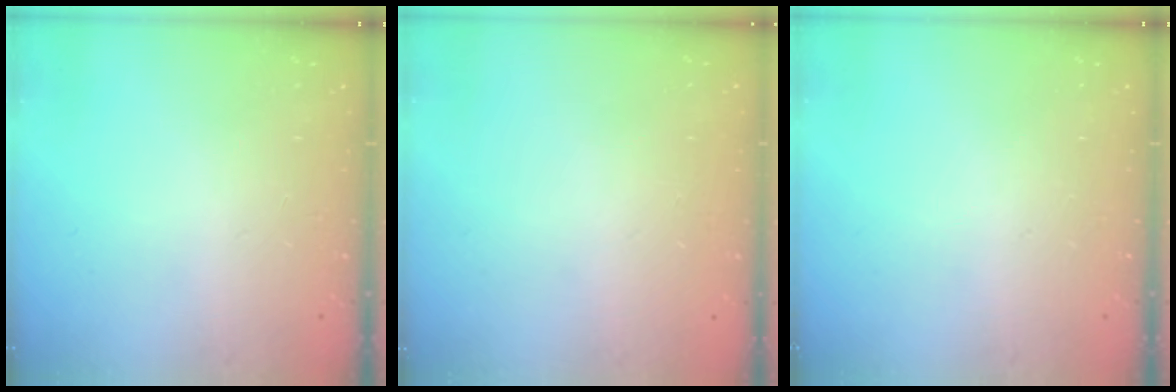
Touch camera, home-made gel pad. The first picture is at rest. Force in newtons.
{"total": 0.0}
{"total": 0.0}